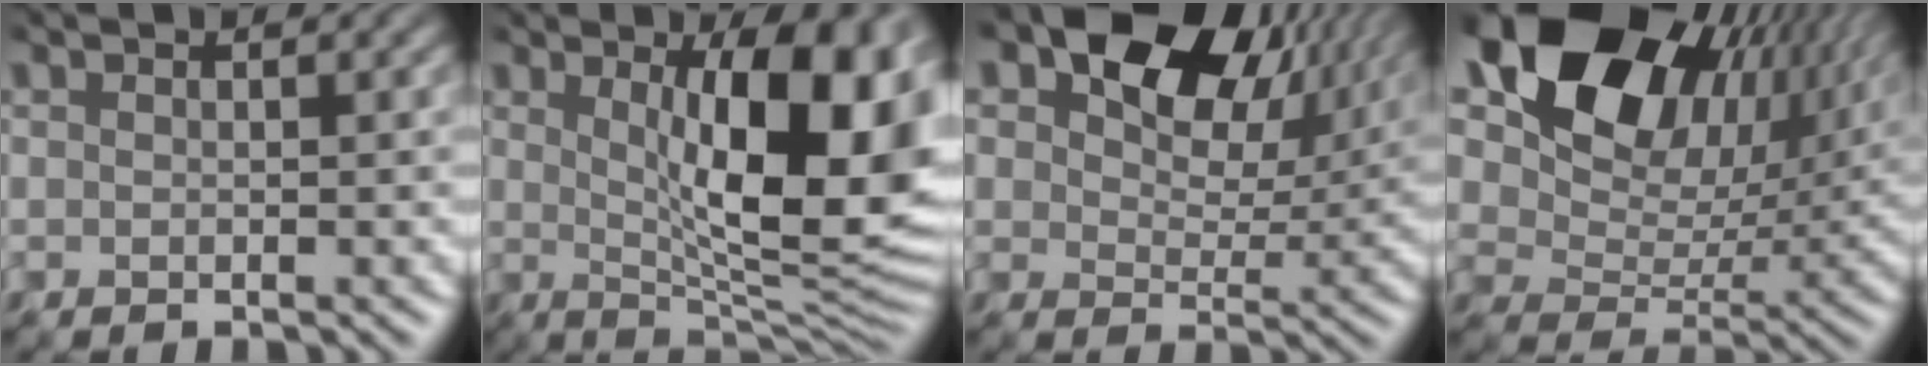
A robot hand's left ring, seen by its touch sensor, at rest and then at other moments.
{"total": 12.2, "force": [2.0, 4.1, 11.3], "torque": [-0.146, -0.004, 0.036]}
{"total": 14.6, "force": [7.9, 8.7, 8.7], "torque": [-0.125, 0.038, 0.116]}
{"total": 17.9, "force": [10.2, 10.9, 9.8], "torque": [-0.182, 0.045, 0.178]}